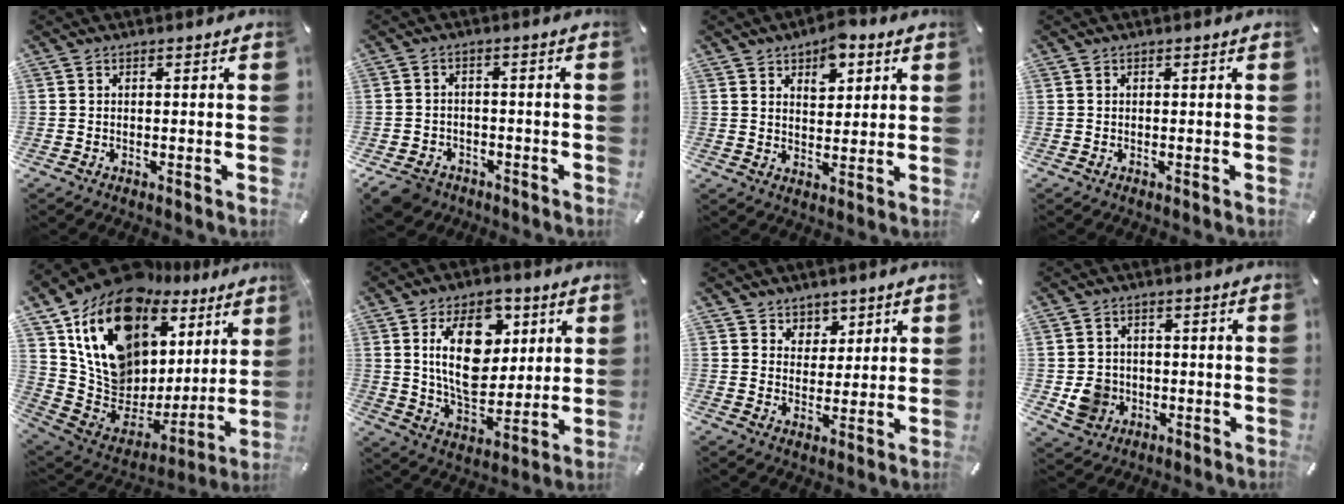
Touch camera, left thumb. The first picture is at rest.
{"total": 5.0, "force": [-3.4, 3.5, 1.2], "torque": [-0.036, 0.015, -0.067]}
{"total": 6.5, "force": [3.7, 4.3, 3.2], "torque": [-0.028, -0.011, 0.058]}
{"total": 0.0}
{"total": 17.9, "force": [10.4, 12.2, 7.9], "torque": [-0.133, -0.095, 0.199]}
{"total": 17.4, "force": [5.1, 11.6, 11.9], "torque": [-0.200, -0.003, 0.087]}
{"total": 5.7, "force": [3.5, 4.5, -0.4], "torque": [0.008, -0.025, 0.062]}
{"total": 6.8, "force": [-1.1, 6.4, 2.1], "torque": [-0.031, 0.008, -0.019]}